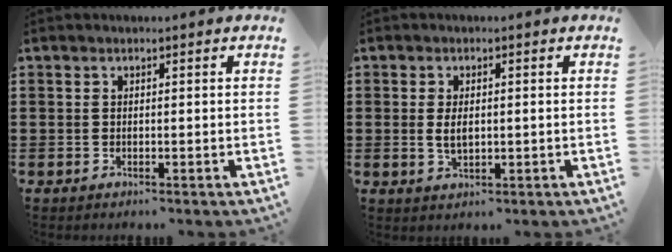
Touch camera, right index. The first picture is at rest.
{"total": 2.9, "force": [0.2, 1.2, 2.6], "torque": [-0.059, -0.002, 0.001]}